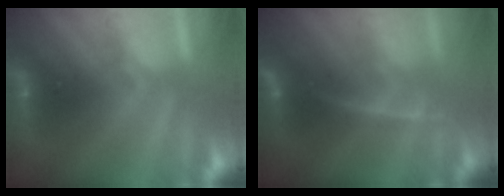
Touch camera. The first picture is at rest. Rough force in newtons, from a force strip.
{"total": 2.4}